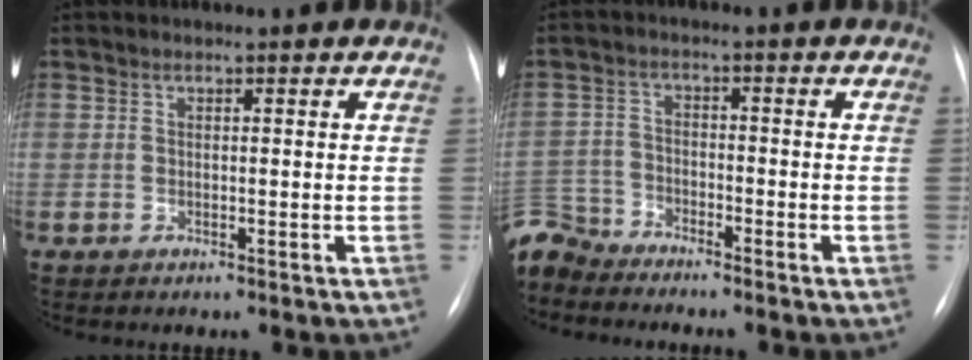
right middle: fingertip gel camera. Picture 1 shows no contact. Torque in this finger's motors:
{"motor_torque": [0.14, -0.14, 0.03, 0.00]}